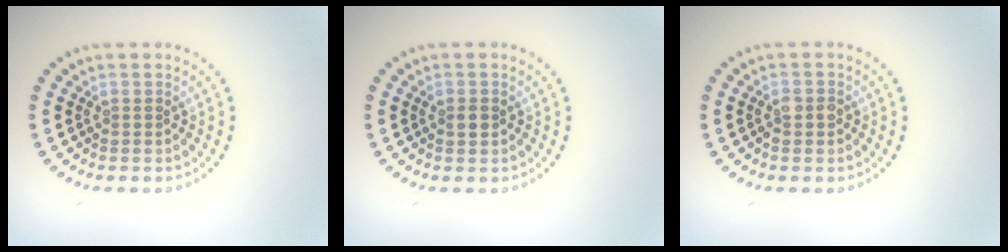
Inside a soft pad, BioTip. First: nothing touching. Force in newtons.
{"total": 1.1, "press": 1.1, "slide": 0.1}
{"total": 1.6, "press": 1.6, "slide": 0.5}